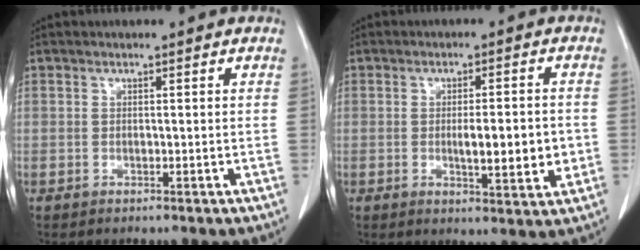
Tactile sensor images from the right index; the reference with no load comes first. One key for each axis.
{"total": 7.0, "fx": -0.9, "fy": 1.4, "fz": 6.8, "tx": -0.104, "ty": -0.008, "tz": -0.010}